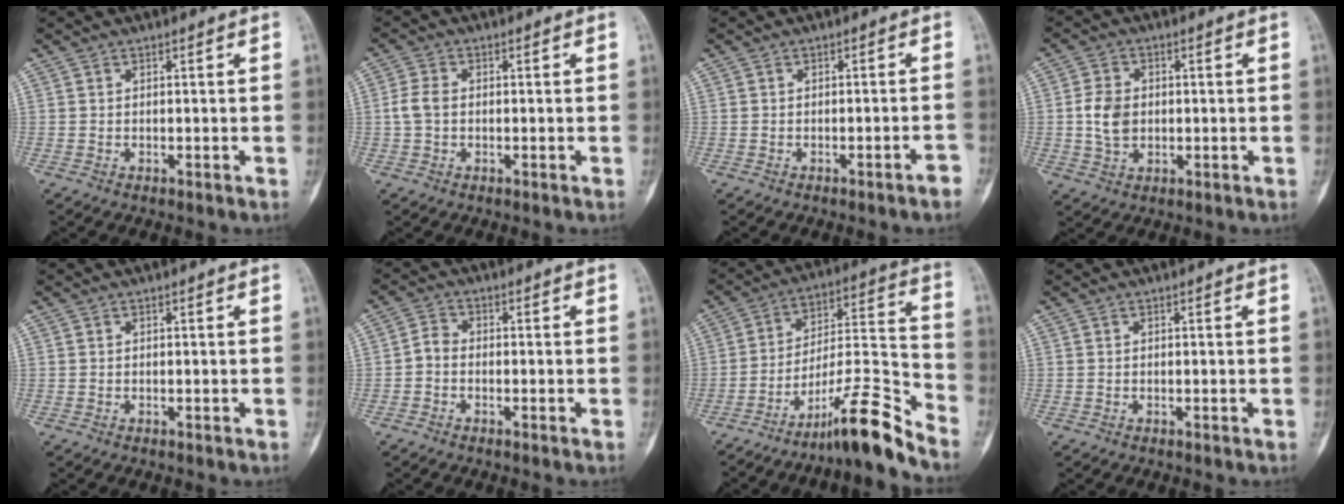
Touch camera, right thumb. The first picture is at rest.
{"total": 3.6, "force": [-0.2, 2.5, 2.6], "torque": [-0.059, 0.008, -0.009]}
{"total": 2.0, "force": [-1.4, 0.1, 1.4], "torque": [-0.024, 0.012, -0.018]}
{"total": 6.0, "force": [-0.1, 4.5, 4.0], "torque": [-0.066, 0.003, 0.000]}
{"total": 0.0}
{"total": 2.6, "force": [-0.9, 1.8, 1.6], "torque": [-0.027, 0.011, -0.028]}
{"total": 14.6, "force": [-11.6, 0.7, 8.9], "torque": [-0.144, 0.106, -0.191]}
{"total": 0.0}